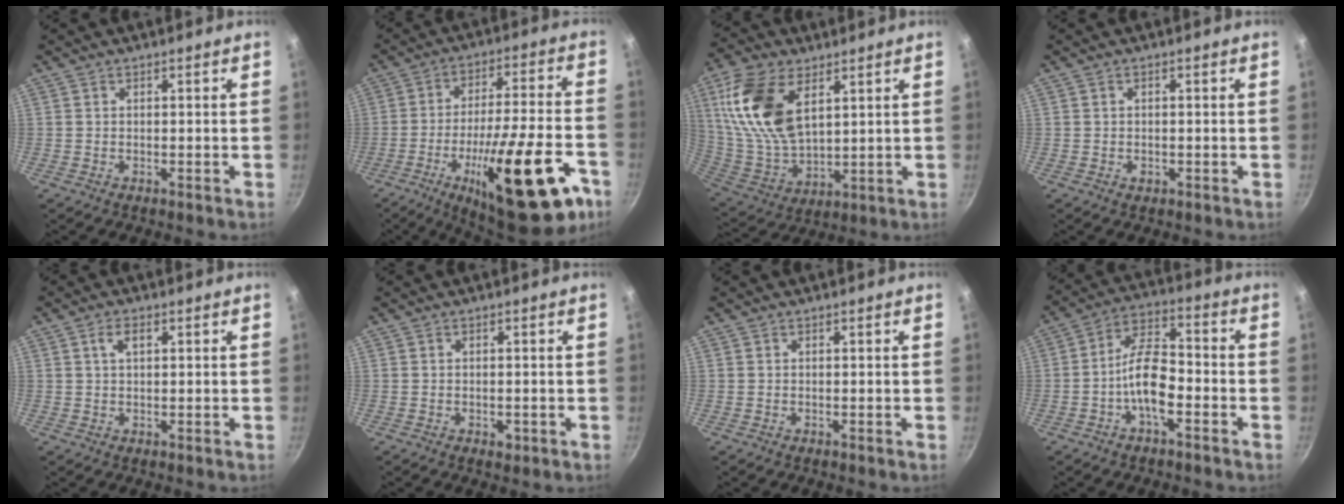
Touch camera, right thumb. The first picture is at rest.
{"total": 26.4, "force": [-11.9, 8.1, 22.1], "torque": [-0.287, 0.042, -0.172]}
{"total": 18.5, "force": [7.1, 10.3, 13.6], "torque": [-0.261, -0.026, 0.149]}
{"total": 1.1, "force": [-0.3, 0.8, 0.7], "torque": [-0.011, 0.002, -0.004]}
{"total": 2.8, "force": [1.0, 1.5, 2.2], "torque": [-0.032, 0.005, 0.018]}
{"total": 1.9, "force": [-0.6, 1.1, 1.4], "torque": [-0.020, 0.000, -0.006]}
{"total": 0.0}
{"total": 9.9, "force": [-3.5, 4.5, 8.1], "torque": [-0.135, 0.044, -0.072]}